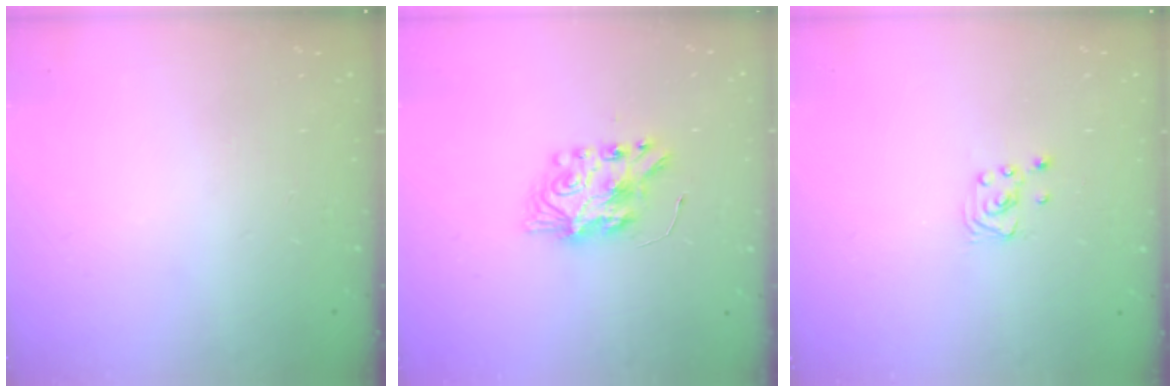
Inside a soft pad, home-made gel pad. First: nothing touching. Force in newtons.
{"total": 8.4, "press": 8.4, "slide": 0.7}
{"total": 2.3, "press": 2.3, "slide": 0.2}